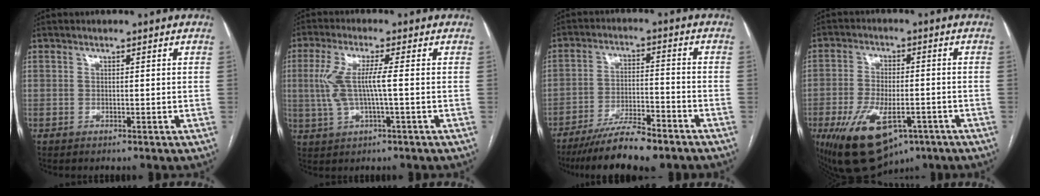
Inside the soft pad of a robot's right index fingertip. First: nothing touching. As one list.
[{"total": 6.7, "force": [0.1, 0.9, 6.7], "torque": [-0.154, 0.011, 0.002]}, {"total": 11.4, "force": [-9.4, 1.4, 6.3], "torque": [-0.102, -0.017, -0.154]}, {"total": 15.1, "force": [-7.9, 7.4, 10.5], "torque": [-0.193, -0.012, -0.117]}]